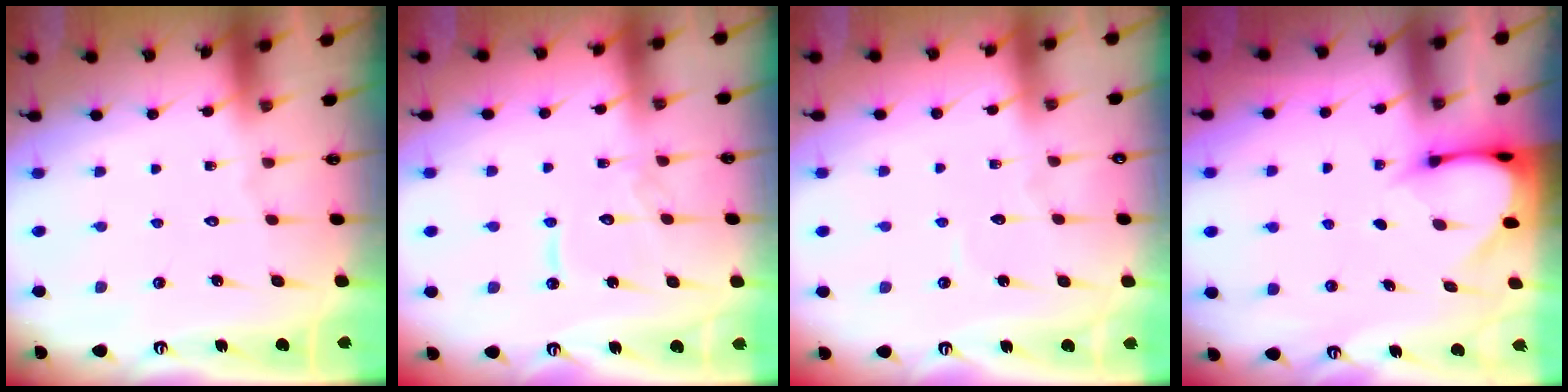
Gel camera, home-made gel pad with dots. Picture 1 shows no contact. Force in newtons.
{"total": 7.8, "press": 7.7, "slide": 0.6}
{"total": 2.4, "press": 2.4, "slide": 0.3}
{"total": 3.5, "press": 3.5, "slide": 0.2}